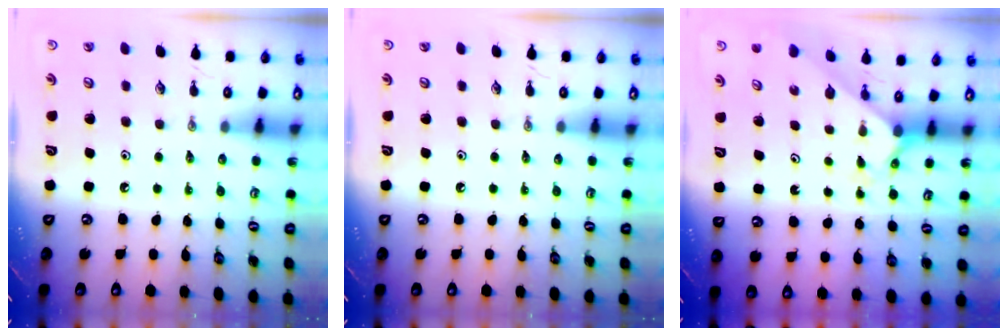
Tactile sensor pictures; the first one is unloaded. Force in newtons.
{"total": 0.0}
{"total": 2.2, "press": 2.2, "slide": 0.2}